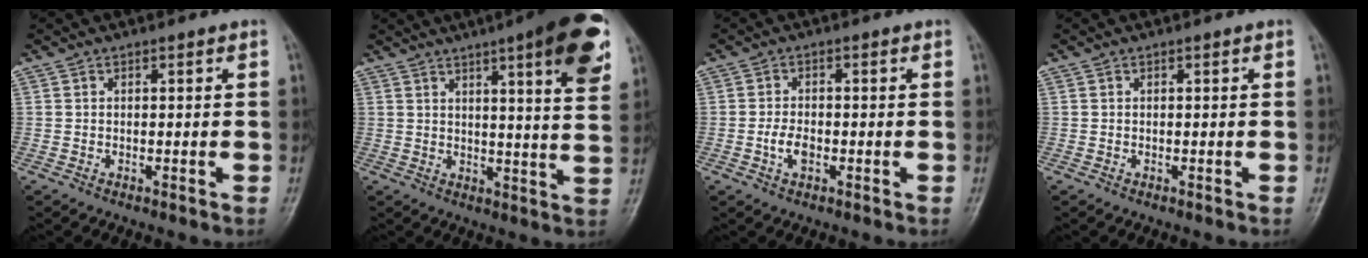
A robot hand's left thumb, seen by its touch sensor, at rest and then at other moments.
{"total": 15.6, "force": [8.1, 2.5, 13.1], "torque": [-0.153, -0.033, 0.101]}
{"total": 3.1, "force": [-0.9, 1.8, 2.4], "torque": [-0.043, 0.004, -0.018]}
{"total": 0.0}